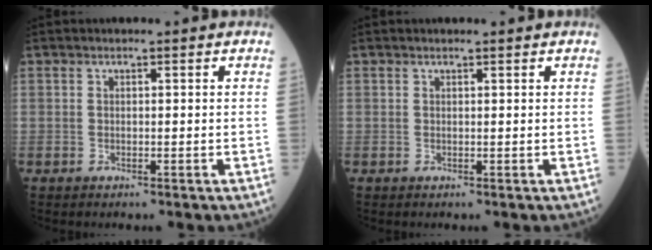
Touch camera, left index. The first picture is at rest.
{"total": 1.2, "force": [1.1, 0.1, 0.6], "torque": [-0.009, 0.009, 0.019]}